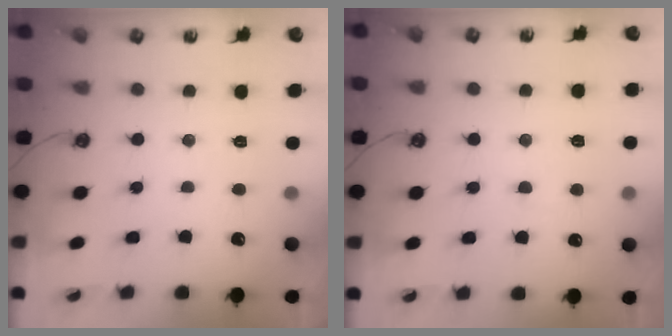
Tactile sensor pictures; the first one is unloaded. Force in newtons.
{"total": 2.1, "press": 2.1, "slide": 0.6}